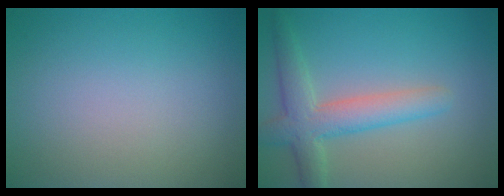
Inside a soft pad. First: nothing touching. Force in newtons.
{"total": 4.6, "press": 4.5, "slide": 0.4}